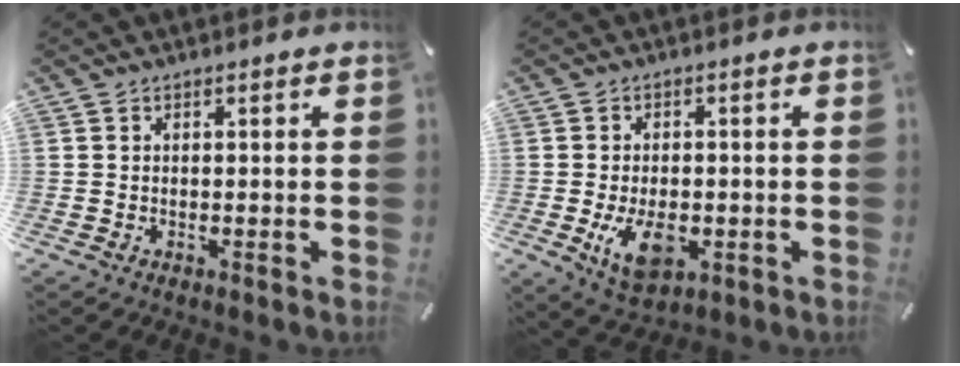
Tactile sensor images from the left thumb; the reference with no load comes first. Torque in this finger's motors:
{"motor_torque": [-0.02, 1.59, -0.05, -0.05, -0.01]}